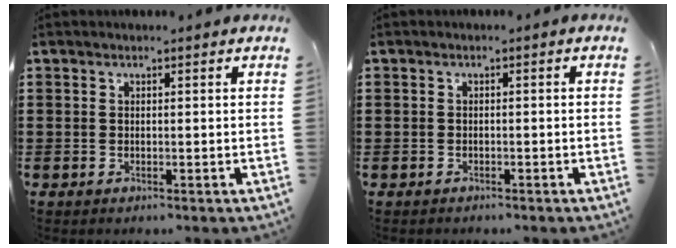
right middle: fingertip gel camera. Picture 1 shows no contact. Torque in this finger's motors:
{"motor_torque": [-1.42, 0.71, -0.80, -0.21]}